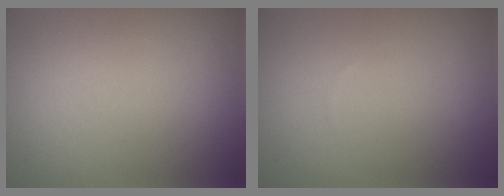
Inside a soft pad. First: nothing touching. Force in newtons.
{"total": 0.0}